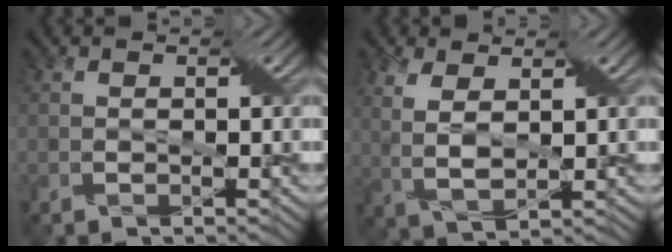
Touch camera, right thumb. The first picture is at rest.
{"total": 5.0, "force": [1.9, 2.0, 4.2], "torque": [-0.103, 0.004, 0.038]}